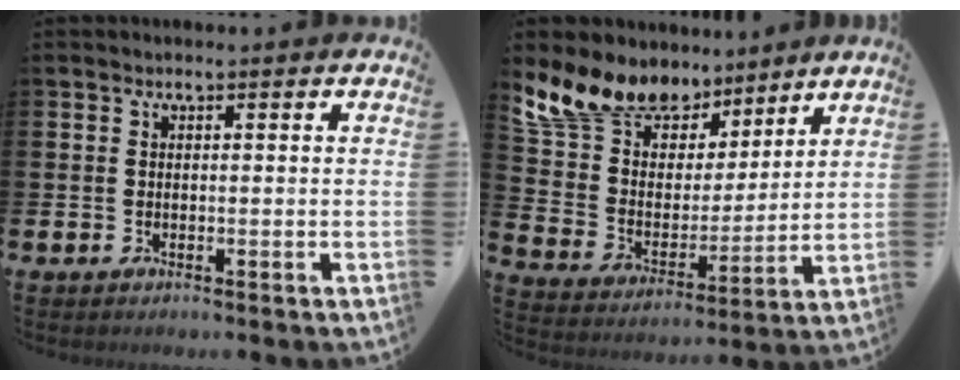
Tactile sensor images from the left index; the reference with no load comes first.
{"total": 11.6, "force": [10.3, 5.1, 1.7], "torque": [-0.090, -0.072, 0.189]}